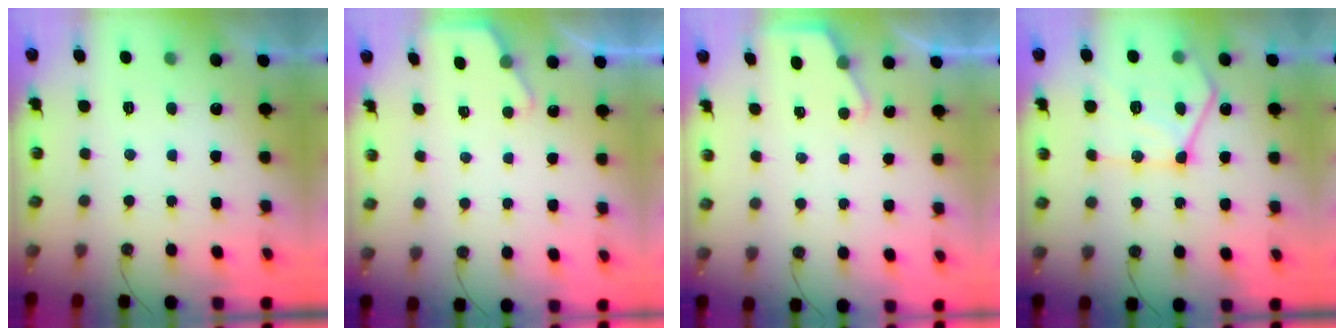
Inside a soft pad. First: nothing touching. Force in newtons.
{"total": 2.2, "press": 2.2, "slide": 0.3}
{"total": 2.7, "press": 2.7, "slide": 0.4}
{"total": 16.9, "press": 16.8, "slide": 1.6}